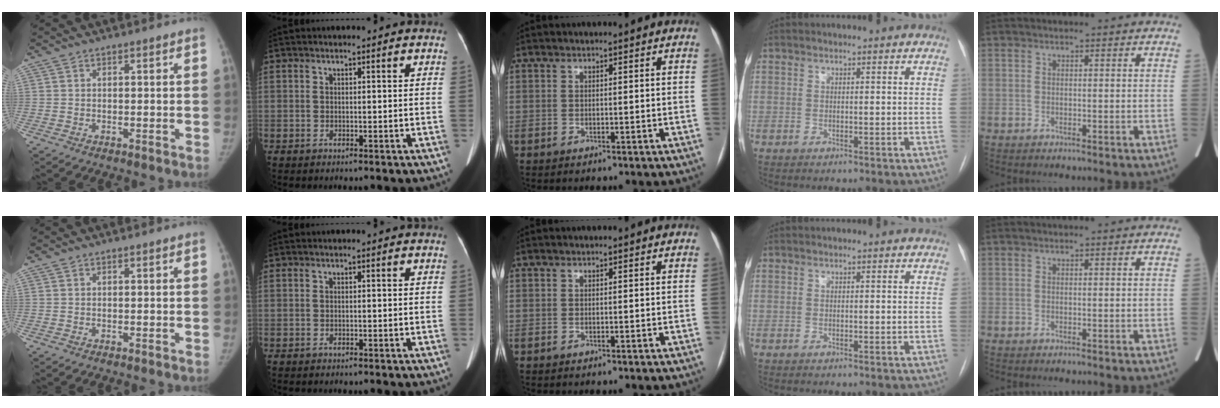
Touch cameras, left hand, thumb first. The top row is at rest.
{}